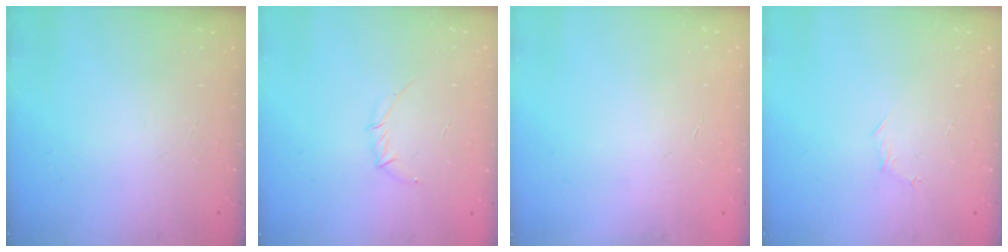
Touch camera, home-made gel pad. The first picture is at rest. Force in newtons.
{"total": 4.1, "press": 3.9, "slide": 1.0}
{"total": 0.6, "press": 0.6, "slide": 0.2}
{"total": 4.1, "press": 3.9, "slide": 1.2}